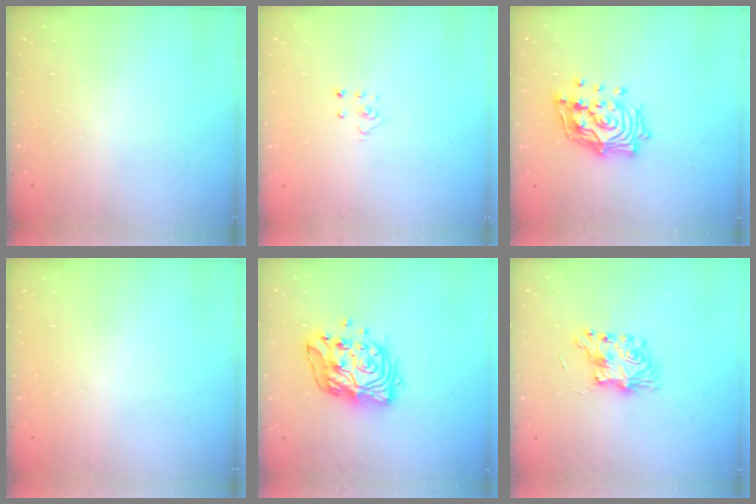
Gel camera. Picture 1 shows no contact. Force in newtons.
{"total": 2.3, "press": 2.3, "slide": 0.2}
{"total": 14.8, "press": 14.7, "slide": 2.0}
{"total": 0.0}
{"total": 14.1, "press": 14.0, "slide": 1.3}
{"total": 7.9, "press": 7.9, "slide": 0.3}